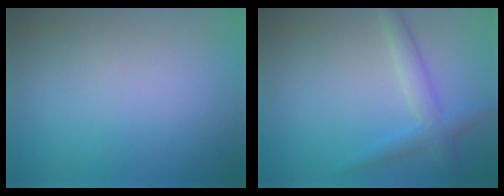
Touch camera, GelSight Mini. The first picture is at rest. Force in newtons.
{"total": 2.8, "press": 2.8, "slide": 0.2}